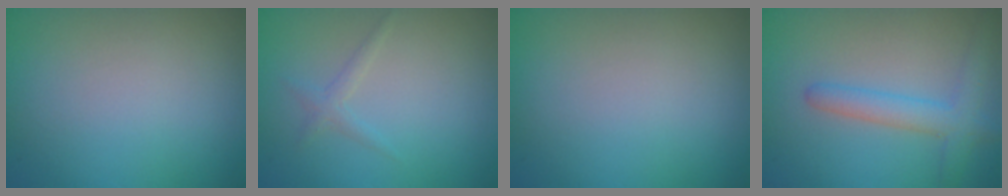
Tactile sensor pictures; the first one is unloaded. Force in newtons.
{"total": 1.0, "press": 1.0, "slide": 0.1}
{"total": 0.0}
{"total": 3.1, "press": 3.1, "slide": 0.3}